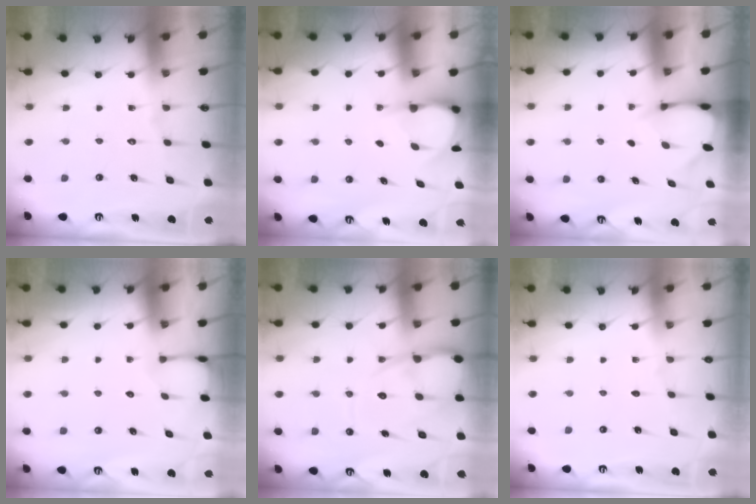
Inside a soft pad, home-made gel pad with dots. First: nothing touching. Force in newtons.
{"total": 4.0, "press": 4.0, "slide": 0.3}
{"total": 2.0, "press": 2.0, "slide": 0.1}
{"total": 1.9, "press": 1.9, "slide": 0.2}
{"total": 11.5, "press": 11.4, "slide": 1.4}
{"total": 0.7, "press": 0.7, "slide": 0.2}